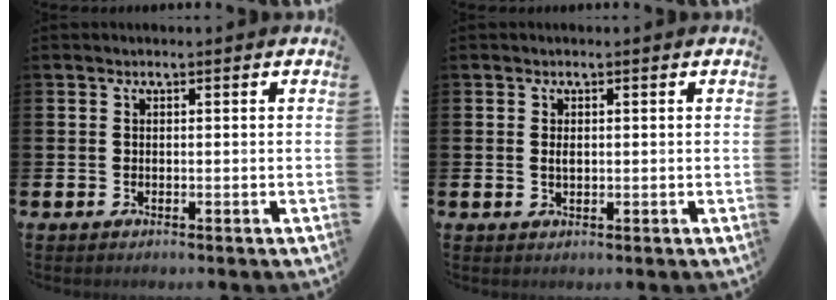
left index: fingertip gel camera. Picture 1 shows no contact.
{"total": 0.9, "force": [0.2, 0.4, 0.7], "torque": [0.001, -0.003, -0.001]}